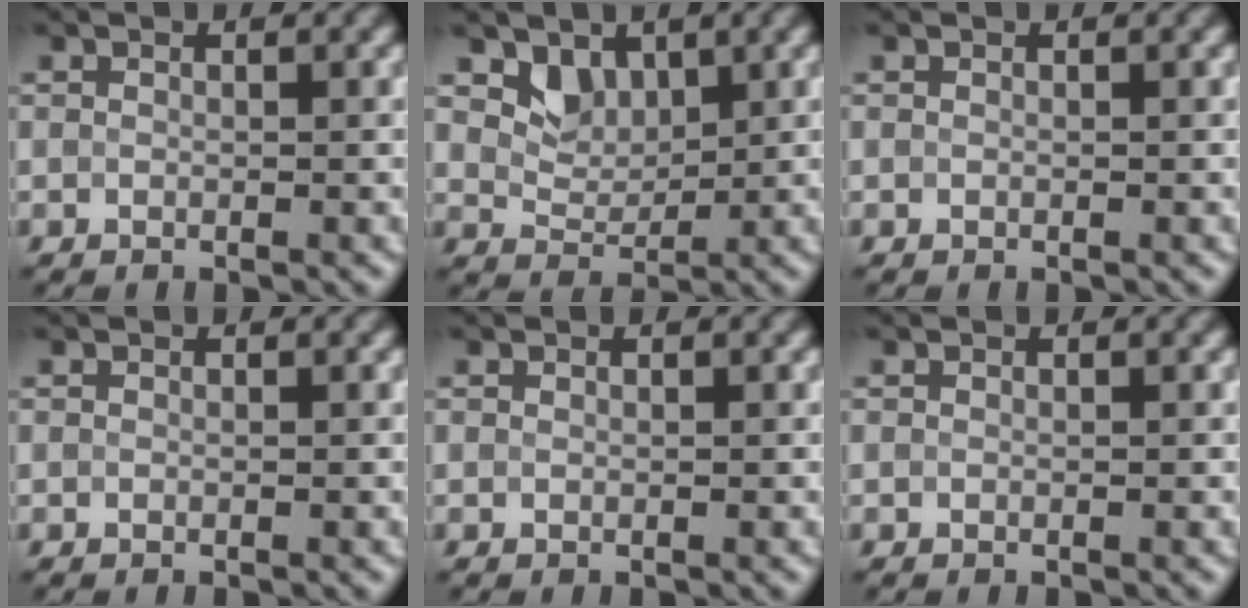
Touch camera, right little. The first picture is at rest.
{"total": 2.6, "force": [1.6, 1.7, 1.1], "torque": [-0.026, -0.009, 0.030]}
{"total": 0.0}
{"total": 0.0}
{"total": 0.0}
{"total": 0.0}